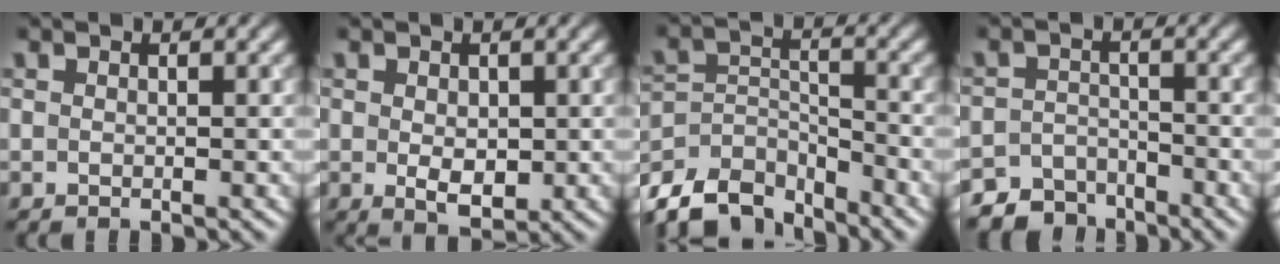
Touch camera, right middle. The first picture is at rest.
{"total": 2.6, "force": [-0.1, 1.6, 2.1], "torque": [-0.033, -0.006, 0.003]}
{"total": 8.0, "force": [-6.8, 3.1, 3.0], "torque": [-0.052, -0.008, -0.128]}
{"total": 4.4, "force": [-3.8, 2.0, 0.5], "torque": [0.003, -0.007, -0.067]}